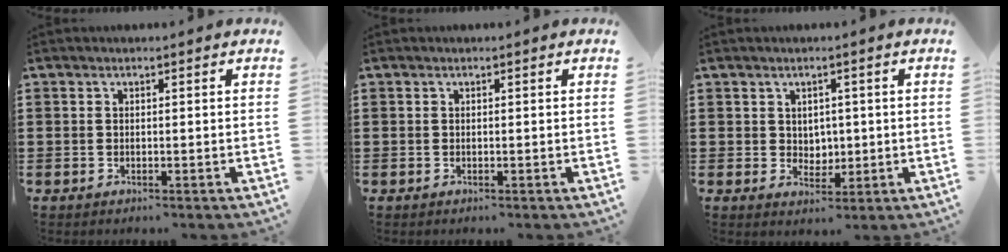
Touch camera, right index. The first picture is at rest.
{"total": 0.0}
{"total": 2.3, "force": [1.1, 2.0, 0.5], "torque": [-0.009, 0.008, 0.019]}